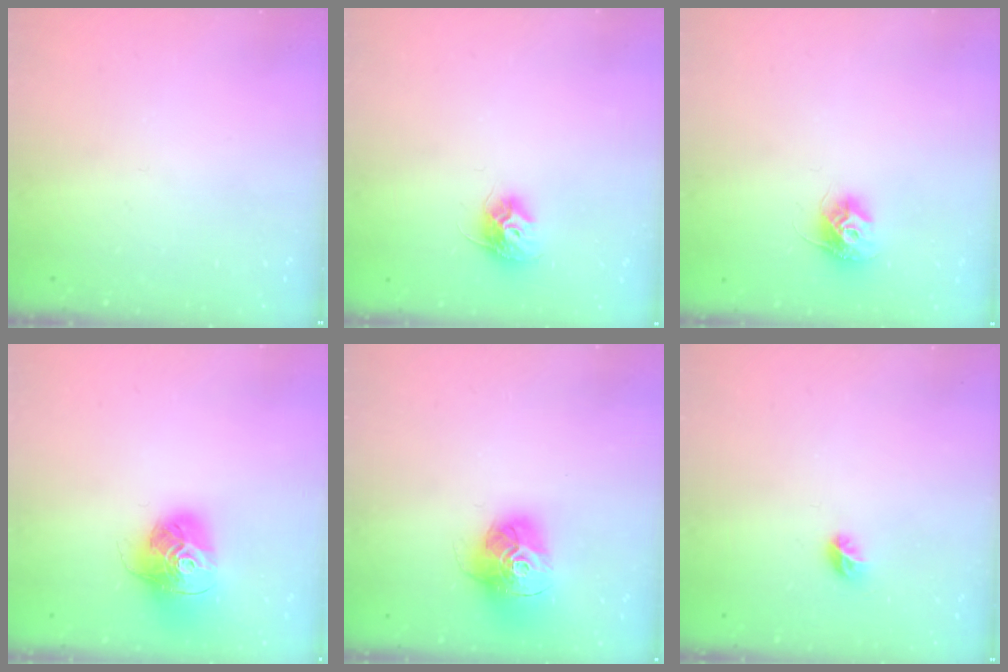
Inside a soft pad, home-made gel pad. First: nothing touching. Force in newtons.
{"total": 9.4, "press": 9.4, "slide": 0.2}
{"total": 9.5, "press": 9.5, "slide": 0.2}
{"total": 16.9, "press": 16.9, "slide": 1.7}
{"total": 15.7, "press": 15.7, "slide": 1.4}
{"total": 5.4, "press": 5.2, "slide": 1.4}